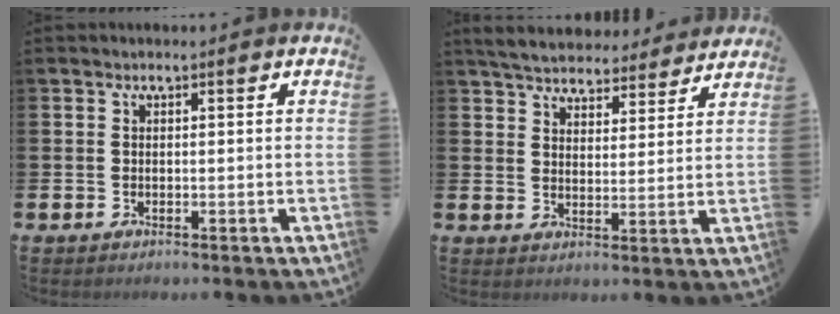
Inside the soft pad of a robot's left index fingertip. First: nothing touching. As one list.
[{"total": 5.5, "force": [5.4, 1.2, 0.4], "torque": [-0.031, -0.035, 0.094]}]